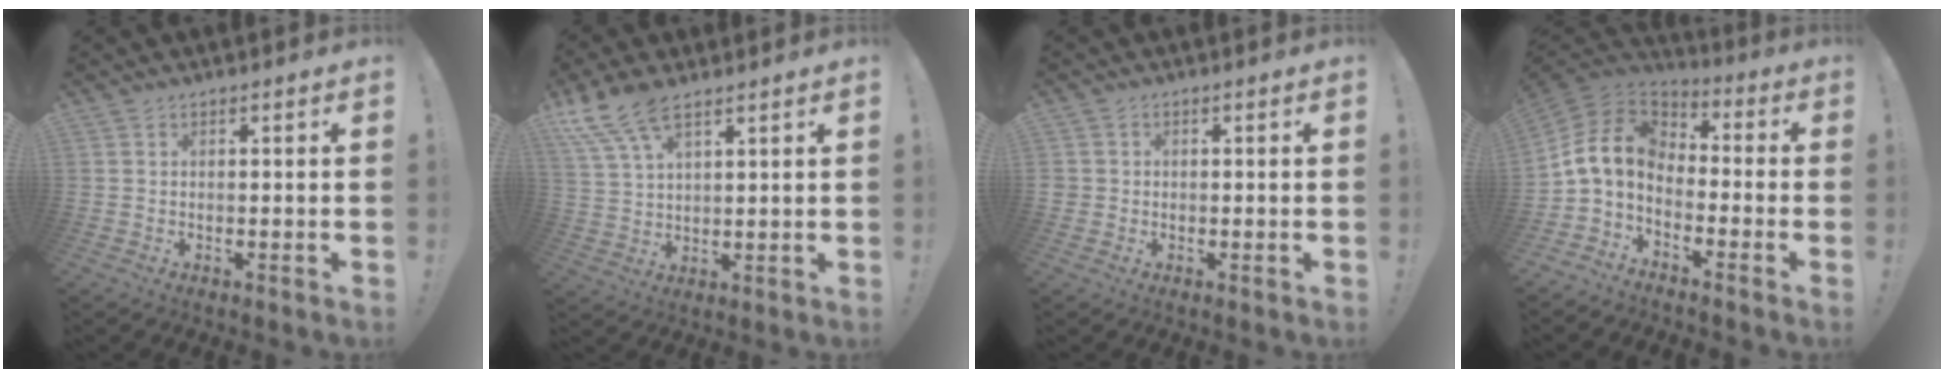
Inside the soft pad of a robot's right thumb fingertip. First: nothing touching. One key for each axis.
{"total": 10.1, "fx": 7.1, "fy": 4.2, "fz": 5.8, "tx": -0.120, "ty": -0.022, "tz": 0.140}
{"total": 1.4, "fx": -0.2, "fy": 1.4, "fz": 0.4, "tx": 0.002, "ty": 0.001, "tz": -0.005}
{"total": 10.9, "fx": -0.4, "fy": 7.2, "fz": 8.2, "tx": -0.175, "ty": 0.008, "tz": -0.008}